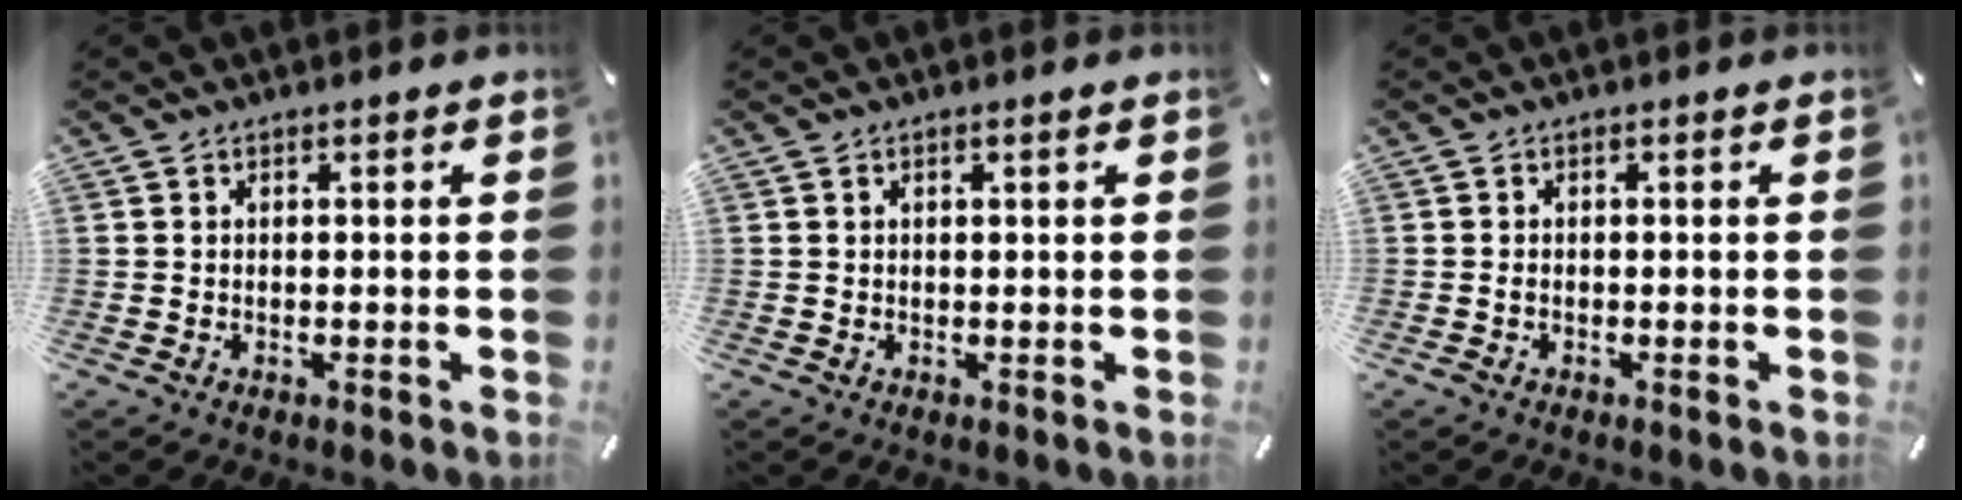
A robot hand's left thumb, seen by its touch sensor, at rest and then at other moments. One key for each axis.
{"total": 0.7, "fx": 0.3, "fy": 0.1, "fz": 0.7, "tx": -0.012, "ty": 0.000, "tz": 0.005}
{"total": 0.7, "fx": -0.5, "fy": 0.3, "fz": 0.3, "tx": -0.006, "ty": -0.002, "tz": -0.009}